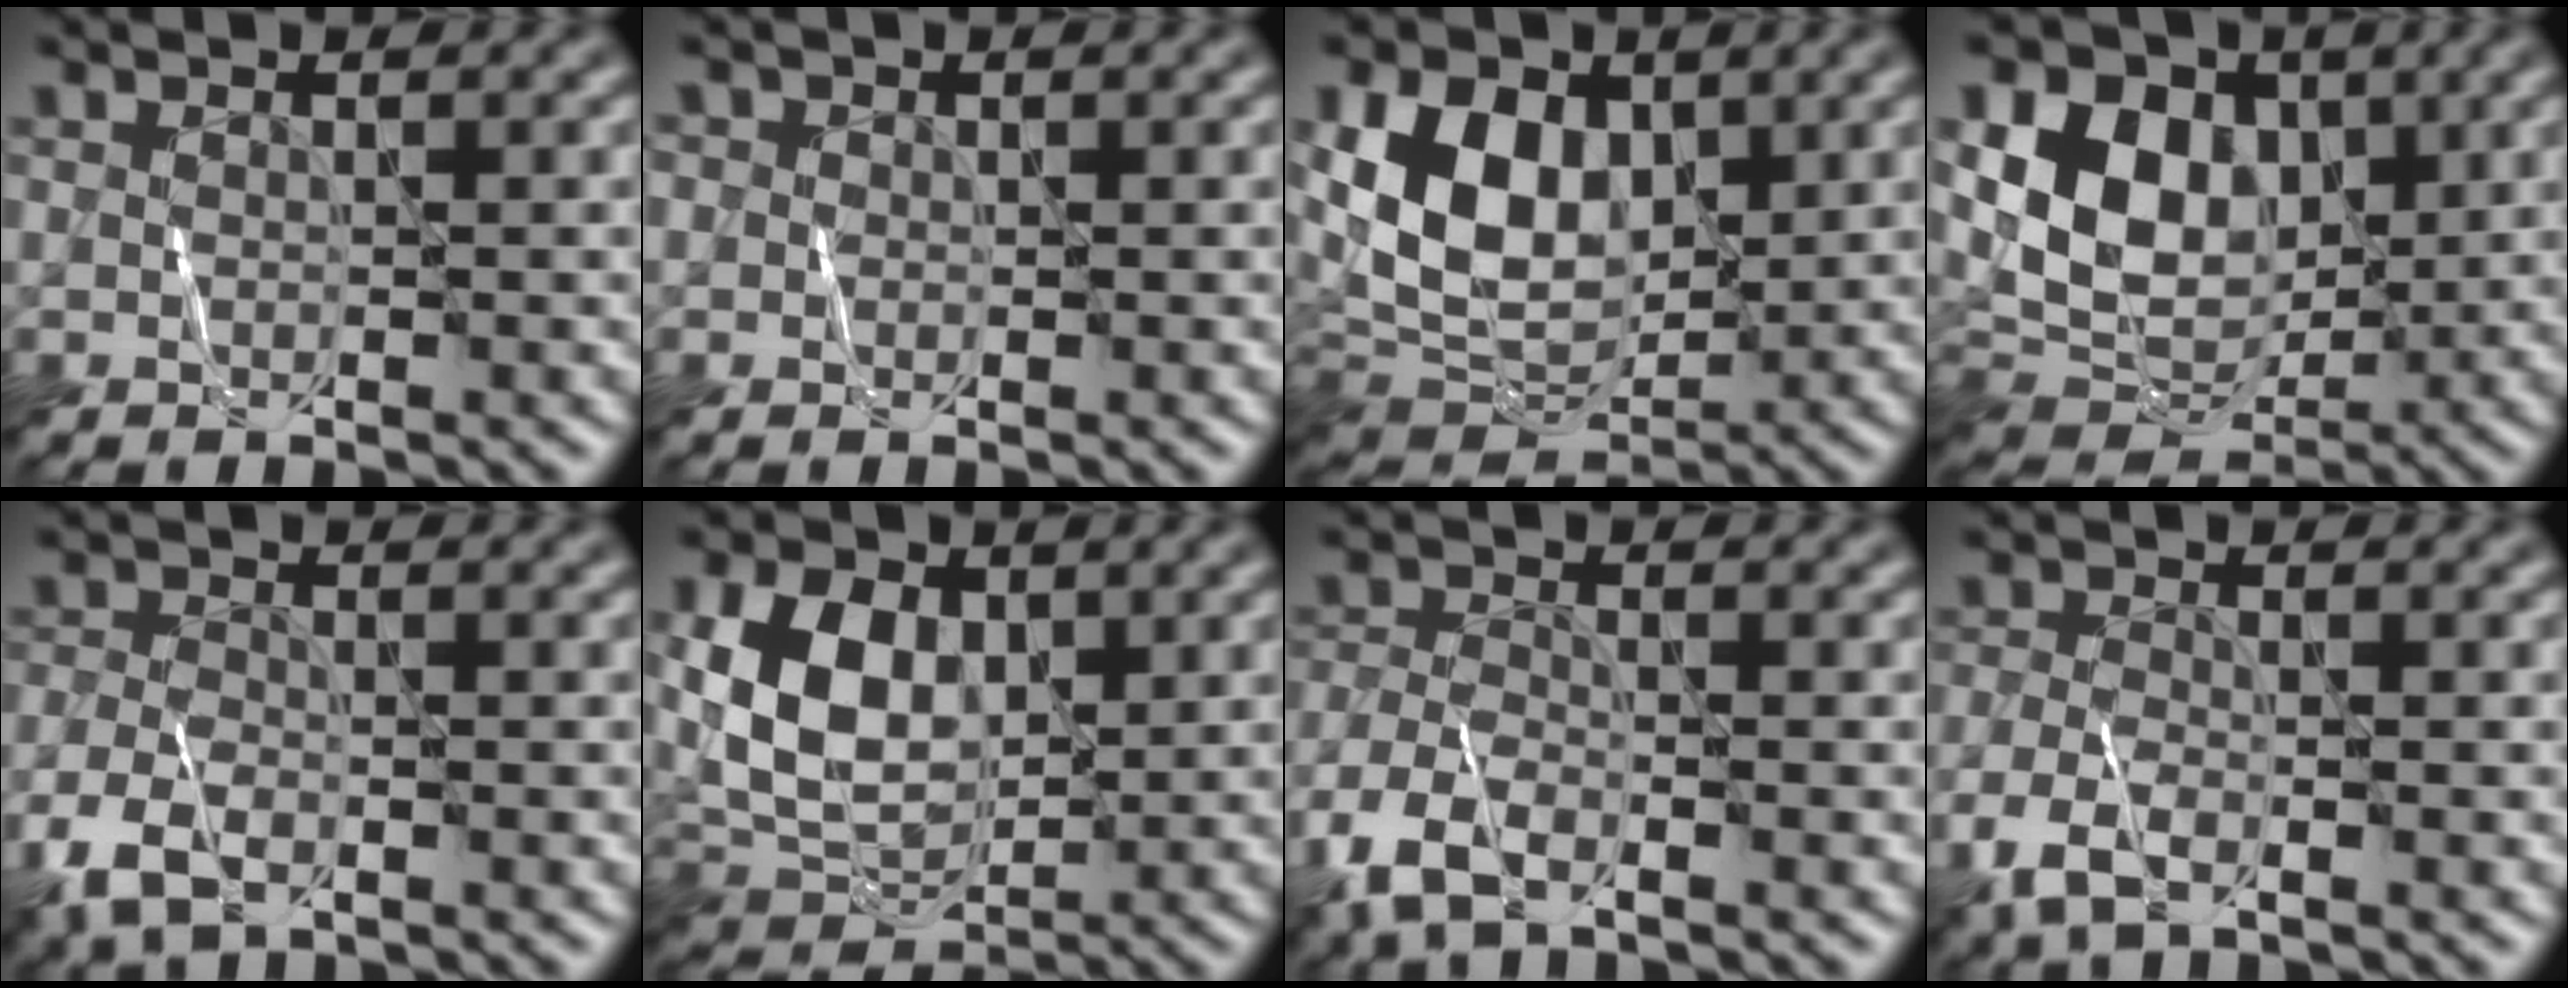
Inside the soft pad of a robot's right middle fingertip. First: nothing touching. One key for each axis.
{"total": 1.3, "fx": 0.4, "fy": 1.1, "fz": 0.3, "tx": -0.005, "ty": 0.005, "tz": -0.004}
{"total": 8.3, "fx": 1.9, "fy": 5.7, "fz": 5.8, "tx": -0.125, "ty": -0.008, "tz": 0.030}
{"total": 8.9, "fx": 2.1, "fy": 6.5, "fz": 5.7, "tx": -0.108, "ty": -0.004, "tz": 0.031}
{"total": 4.3, "fx": -2.6, "fy": 2.1, "fz": 2.6, "tx": -0.065, "ty": -0.008, "tz": -0.058}
{"total": 6.9, "fx": 1.0, "fy": 4.7, "fz": 5.0, "tx": -0.113, "ty": 0.000, "tz": 0.020}
{"total": 4.5, "fx": -3.1, "fy": 1.9, "fz": 2.7, "tx": -0.068, "ty": -0.008, "tz": -0.071}
{"total": 3.5, "fx": -2.1, "fy": 1.5, "fz": 2.4, "tx": -0.057, "ty": -0.004, "tz": -0.049}